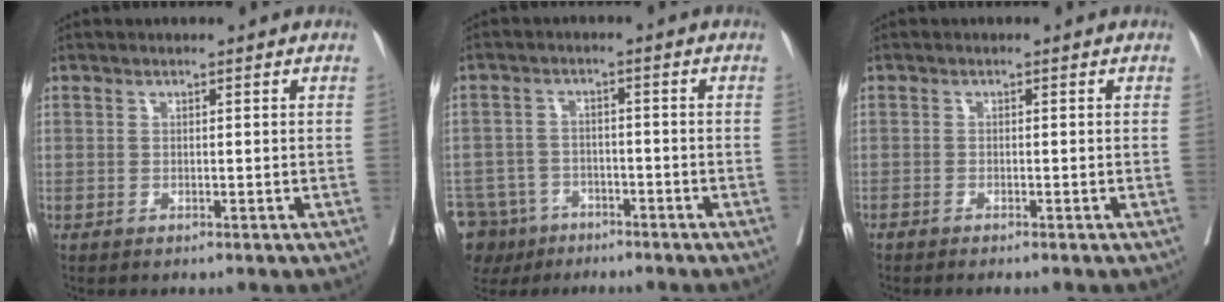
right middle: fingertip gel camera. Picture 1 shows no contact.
{"total": 10.4, "force": [-6.9, 7.5, 2.3], "torque": [-0.067, -0.002, -0.110]}
{"total": 0.9, "force": [-0.9, -0.1, 0.4], "torque": [-0.005, 0.001, -0.015]}